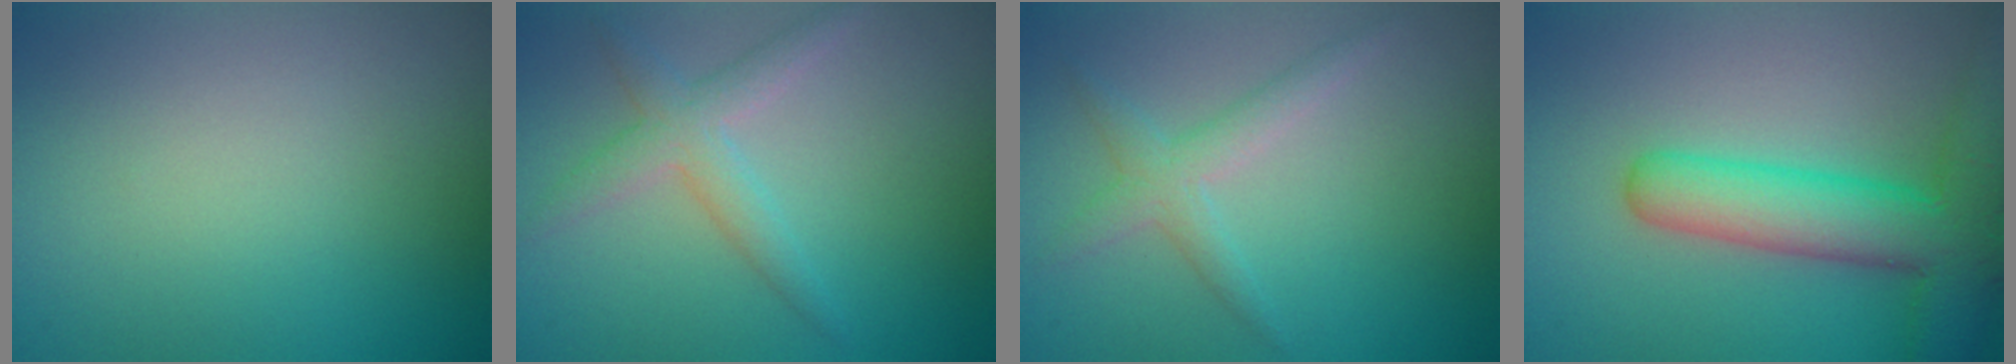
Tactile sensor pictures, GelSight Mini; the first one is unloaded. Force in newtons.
{"total": 2.7, "press": 2.7, "slide": 0.0}
{"total": 2.2, "press": 2.2, "slide": 0.1}
{"total": 8.4, "press": 8.4, "slide": 0.3}